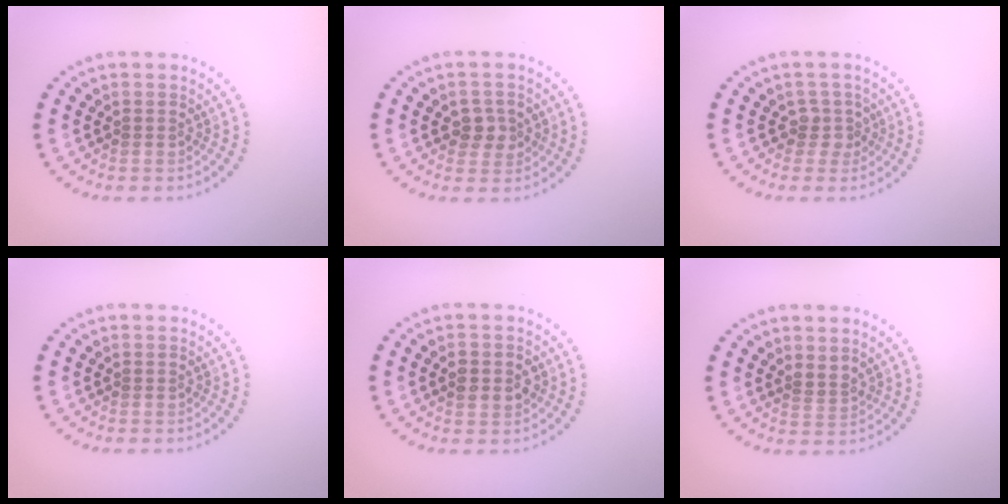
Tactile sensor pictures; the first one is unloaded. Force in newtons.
{"total": 2.1, "press": 2.1, "slide": 0.3}
{"total": 1.7, "press": 1.2, "slide": 1.1}
{"total": 0.0}
{"total": 2.8, "press": 2.8, "slide": 0.2}
{"total": 1.0, "press": 0.6, "slide": 0.8}